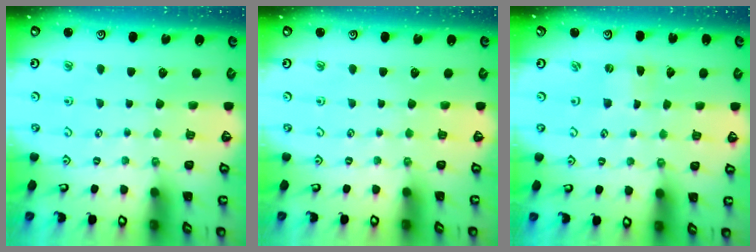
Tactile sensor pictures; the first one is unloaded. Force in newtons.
{"total": 0.0}
{"total": 1.9, "press": 1.9, "slide": 0.2}